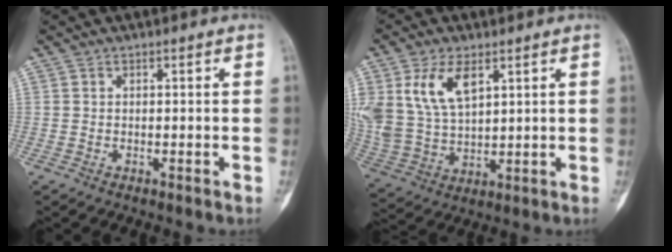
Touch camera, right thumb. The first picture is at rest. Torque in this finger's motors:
{"motor_torque": [0.19, 0.29, 0.92, 0.86, 0.11]}